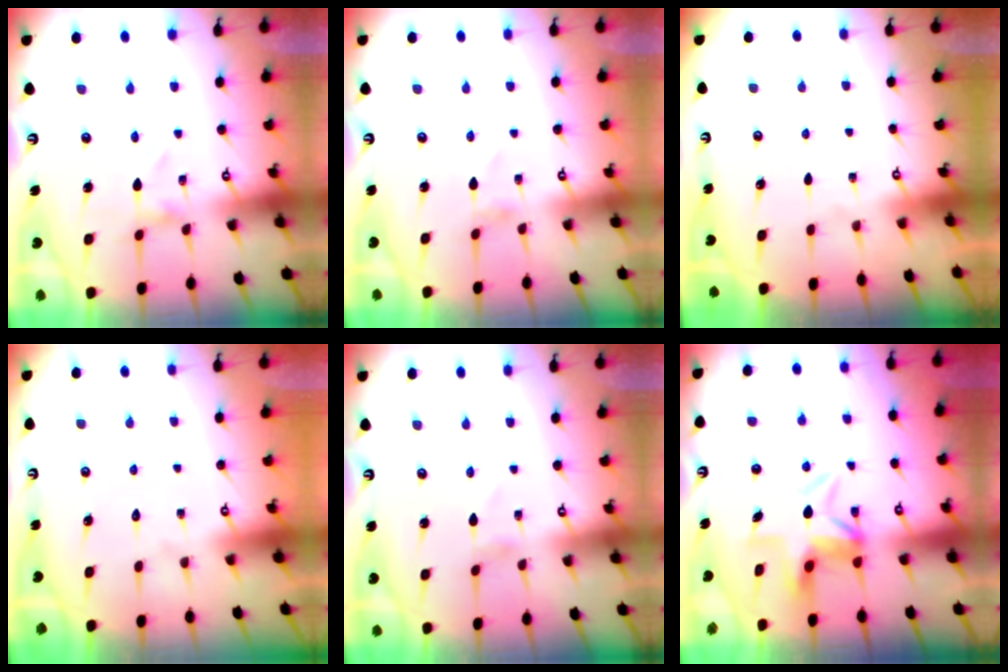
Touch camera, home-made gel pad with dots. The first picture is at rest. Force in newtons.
{"total": 0.8, "press": 0.8, "slide": 0.1}
{"total": 0.0}
{"total": 1.6, "press": 1.6, "slide": 0.2}
{"total": 1.4, "press": 1.4, "slide": 0.1}
{"total": 6.5, "press": 6.5, "slide": 0.6}